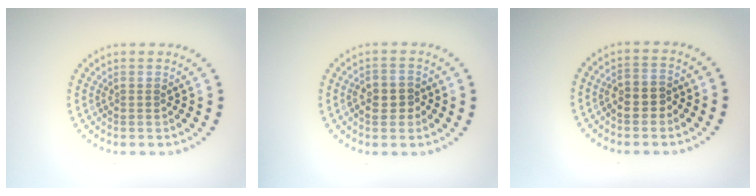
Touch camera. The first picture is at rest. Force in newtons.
{"total": 1.9, "press": 1.8, "slide": 0.6}
{"total": 2.6, "press": 2.5, "slide": 0.7}